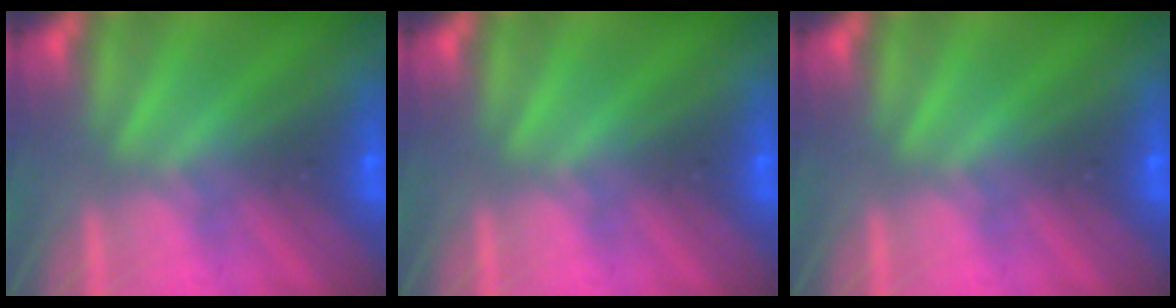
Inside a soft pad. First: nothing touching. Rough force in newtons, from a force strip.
{"total": 0.0}
{"total": 0.0}